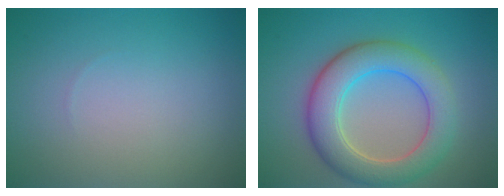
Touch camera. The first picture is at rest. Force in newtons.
{"total": 6.8, "press": 6.8, "slide": 0.5}